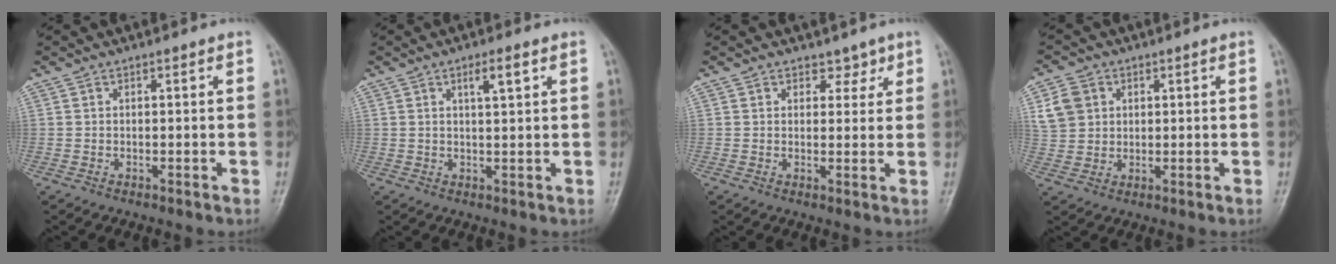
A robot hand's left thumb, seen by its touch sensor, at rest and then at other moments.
{"total": 3.5, "force": [1.6, 0.7, 3.1], "torque": [-0.051, -0.003, 0.027]}
{"total": 2.6, "force": [1.7, 1.8, 0.7], "torque": [0.018, -0.008, 0.020]}
{"total": 6.6, "force": [2.1, 5.6, 2.8], "torque": [-0.033, -0.002, 0.043]}